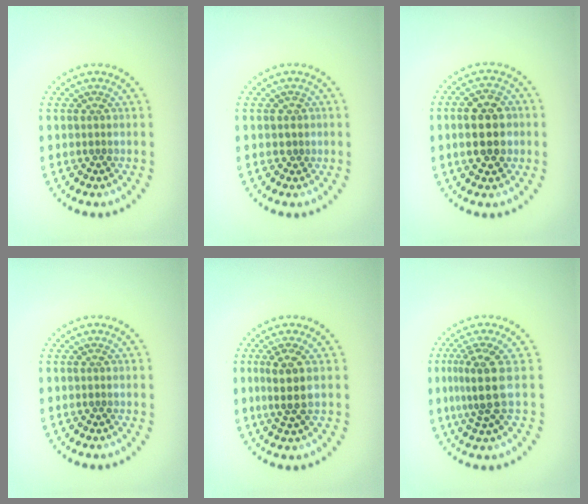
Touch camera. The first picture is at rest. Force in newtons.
{"total": 0.7, "press": 0.4, "slide": 0.5}
{"total": 5.1, "press": 5.1, "slide": 0.3}
{"total": 0.0}
{"total": 2.5, "press": 2.1, "slide": 1.3}
{"total": 3.5, "press": 2.6, "slide": 2.3}